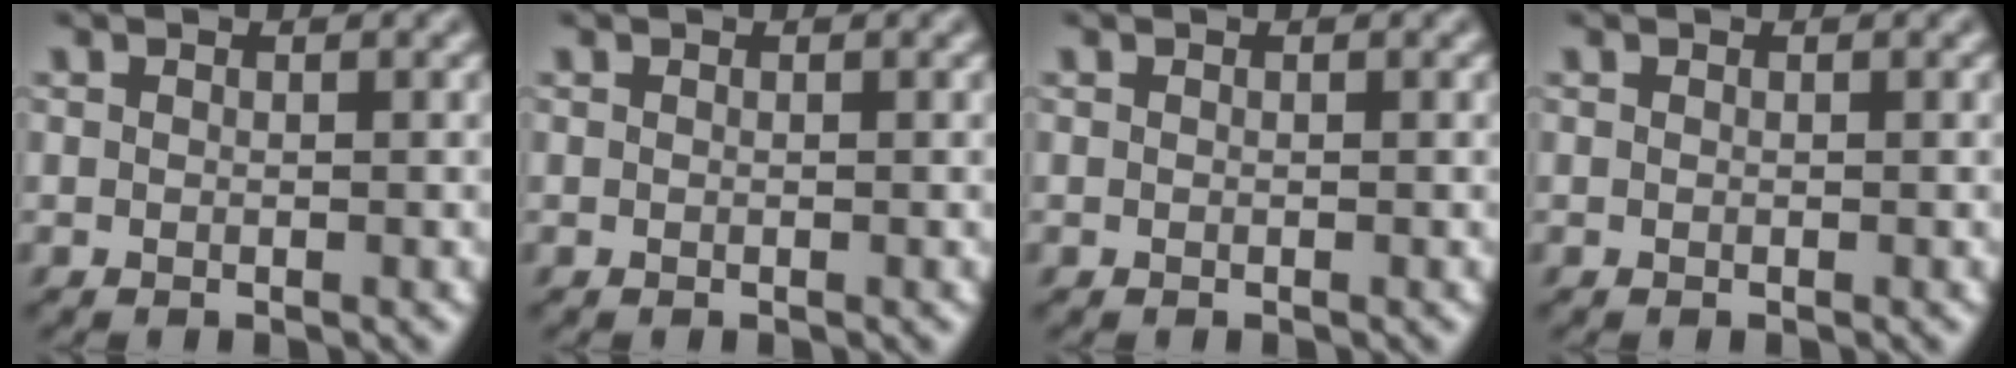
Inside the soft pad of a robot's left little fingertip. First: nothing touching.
{"total": 0.0}
{"total": 0.0}
{"total": 0.0}